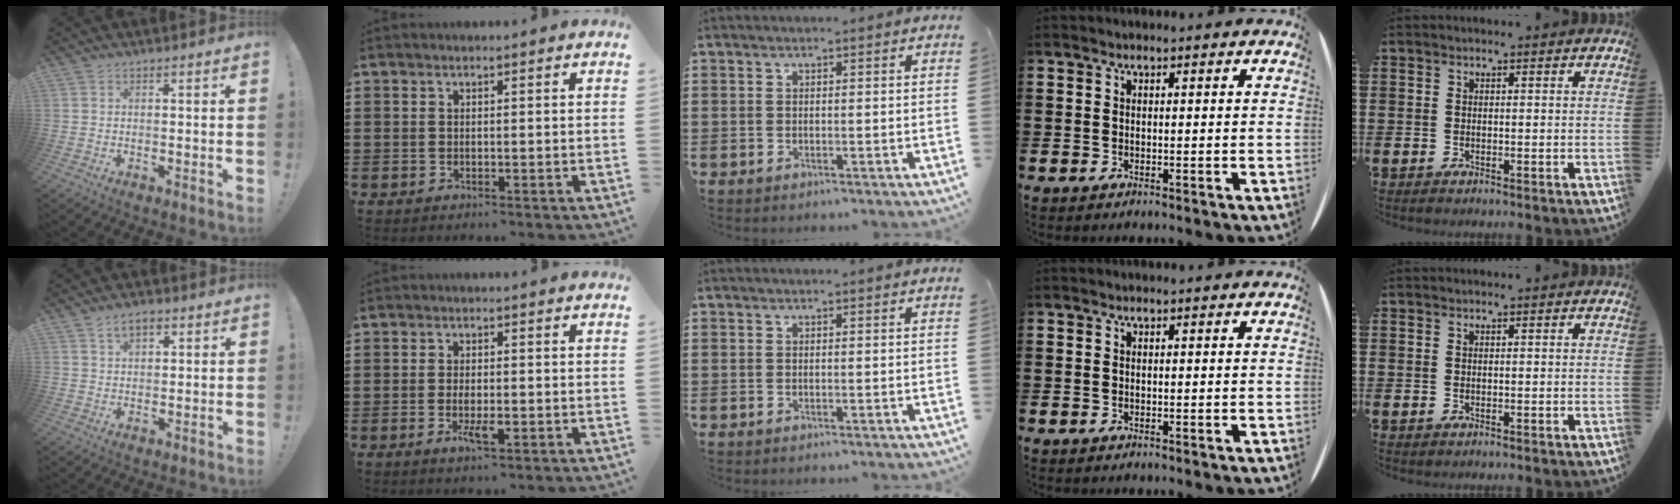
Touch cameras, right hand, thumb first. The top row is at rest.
{"thumb": {"total": 4.4, "force": [2.2, 2.5, 2.8], "torque": [-0.039, -0.002, 0.037]}, "index": {"total": 3.3, "force": [-1.0, 1.1, 2.9], "torque": [-0.058, -0.001, -0.019]}}